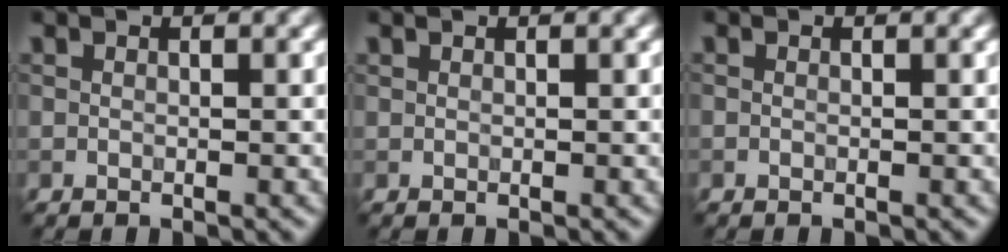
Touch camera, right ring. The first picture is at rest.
{"total": 0.0}
{"total": 0.0}